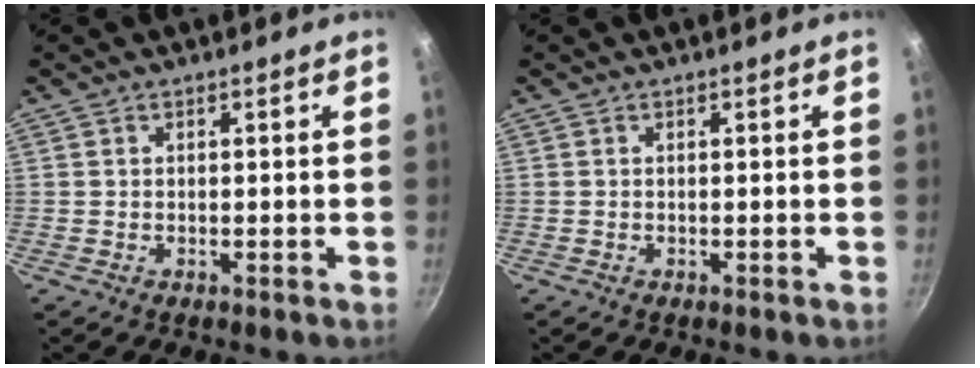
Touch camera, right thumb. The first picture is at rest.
{"total": 0.0}